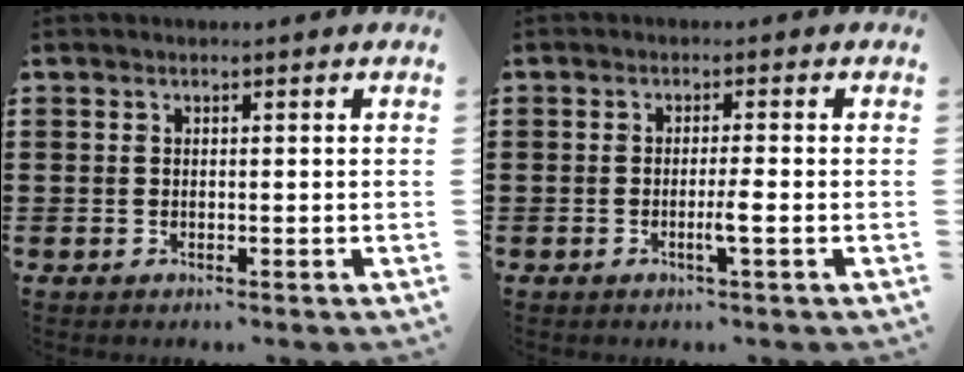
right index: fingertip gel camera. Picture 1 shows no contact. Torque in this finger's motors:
{"motor_torque": [0.38, 0.21, 0.15, 0.02]}